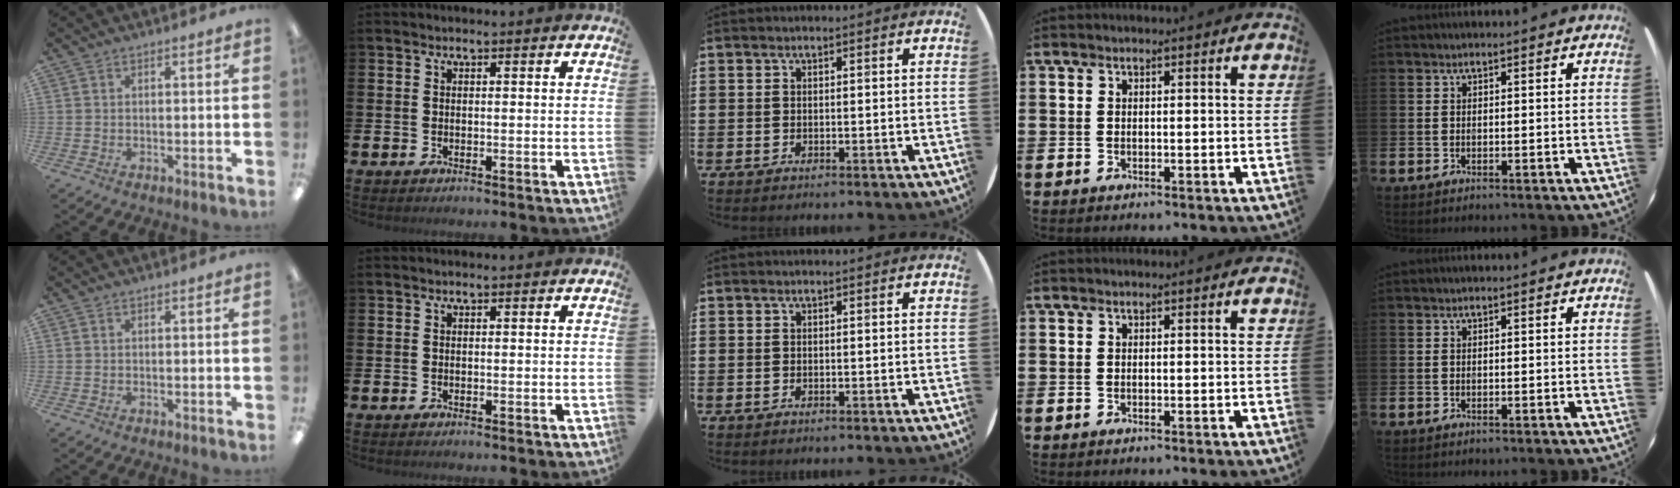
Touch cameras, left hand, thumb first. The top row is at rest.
{}